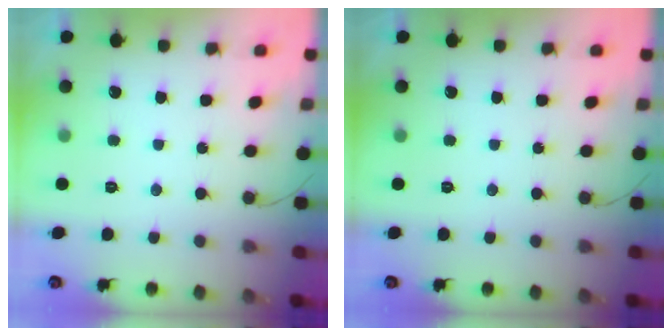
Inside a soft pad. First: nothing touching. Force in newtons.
{"total": 0.0}